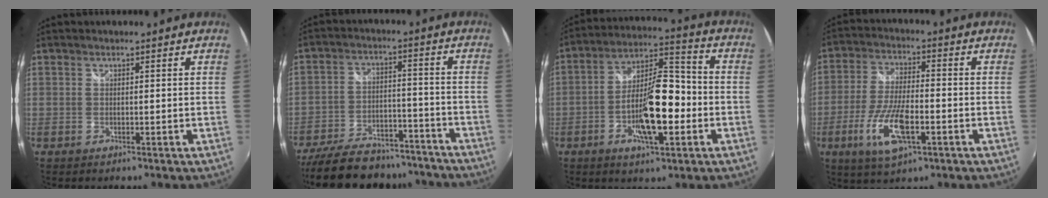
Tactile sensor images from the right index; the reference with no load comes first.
{"total": 22.1, "force": [-18.5, 9.3, 7.8], "torque": [-0.177, 0.027, -0.248]}
{"total": 14.4, "force": [-4.1, 4.9, 12.9], "torque": [-0.233, 0.008, -0.070]}
{"total": 11.8, "force": [-4.7, 4.0, 10.1], "torque": [-0.211, -0.014, -0.087]}